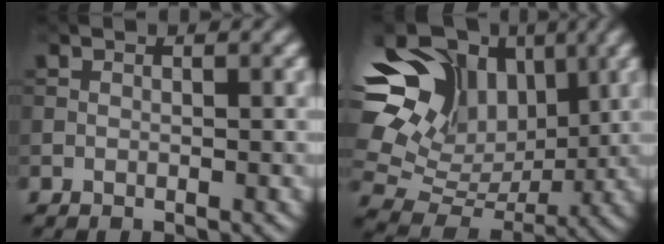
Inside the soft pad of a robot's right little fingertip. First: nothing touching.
{"total": 13.0, "force": [5.5, 8.9, 7.8], "torque": [-0.159, 0.038, 0.099]}